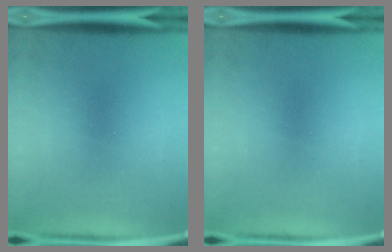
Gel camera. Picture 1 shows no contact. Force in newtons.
{"total": 0.0}